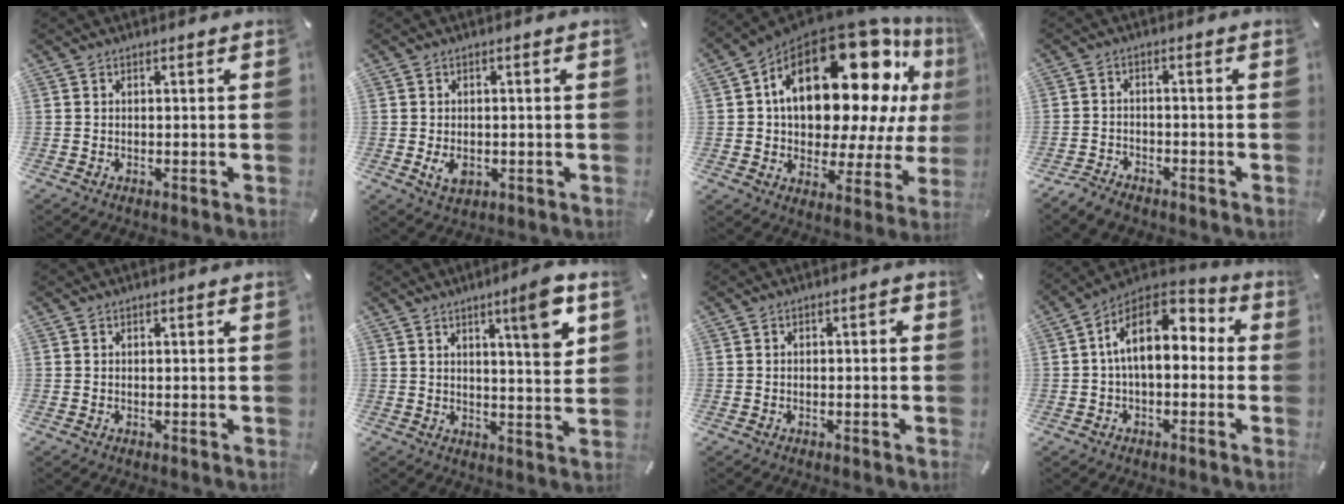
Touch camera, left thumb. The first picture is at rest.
{"total": 3.4, "force": [-0.8, 2.4, 2.3], "torque": [-0.046, -0.004, -0.018]}
{"total": 27.1, "force": [11.3, 14.0, 20.2], "torque": [-0.334, -0.081, 0.188]}
{"total": 3.3, "force": [-3.0, 1.4, 0.6], "torque": [-0.017, 0.016, -0.061]}
{"total": 0.0}
{"total": 10.0, "force": [5.1, 1.3, 8.6], "torque": [-0.116, -0.028, 0.072]}
{"total": 1.5, "force": [-1.1, 0.7, 0.9], "torque": [-0.016, 0.007, -0.022]}
{"total": 13.9, "force": [2.9, 8.0, 11.0], "torque": [-0.200, -0.010, 0.050]}